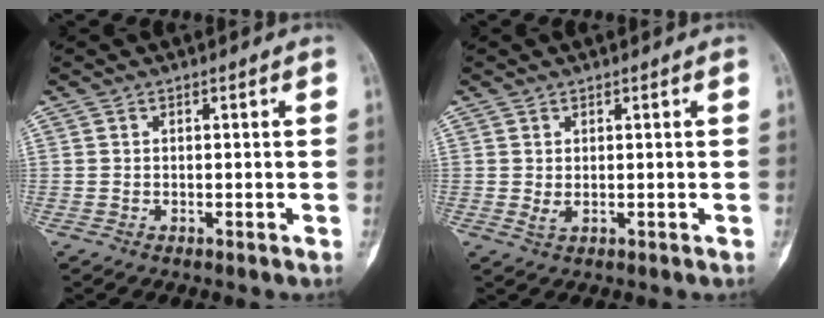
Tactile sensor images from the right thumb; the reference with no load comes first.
{"total": 1.4, "force": [0.0, 0.5, 1.3], "torque": [-0.028, 0.001, 0.007]}